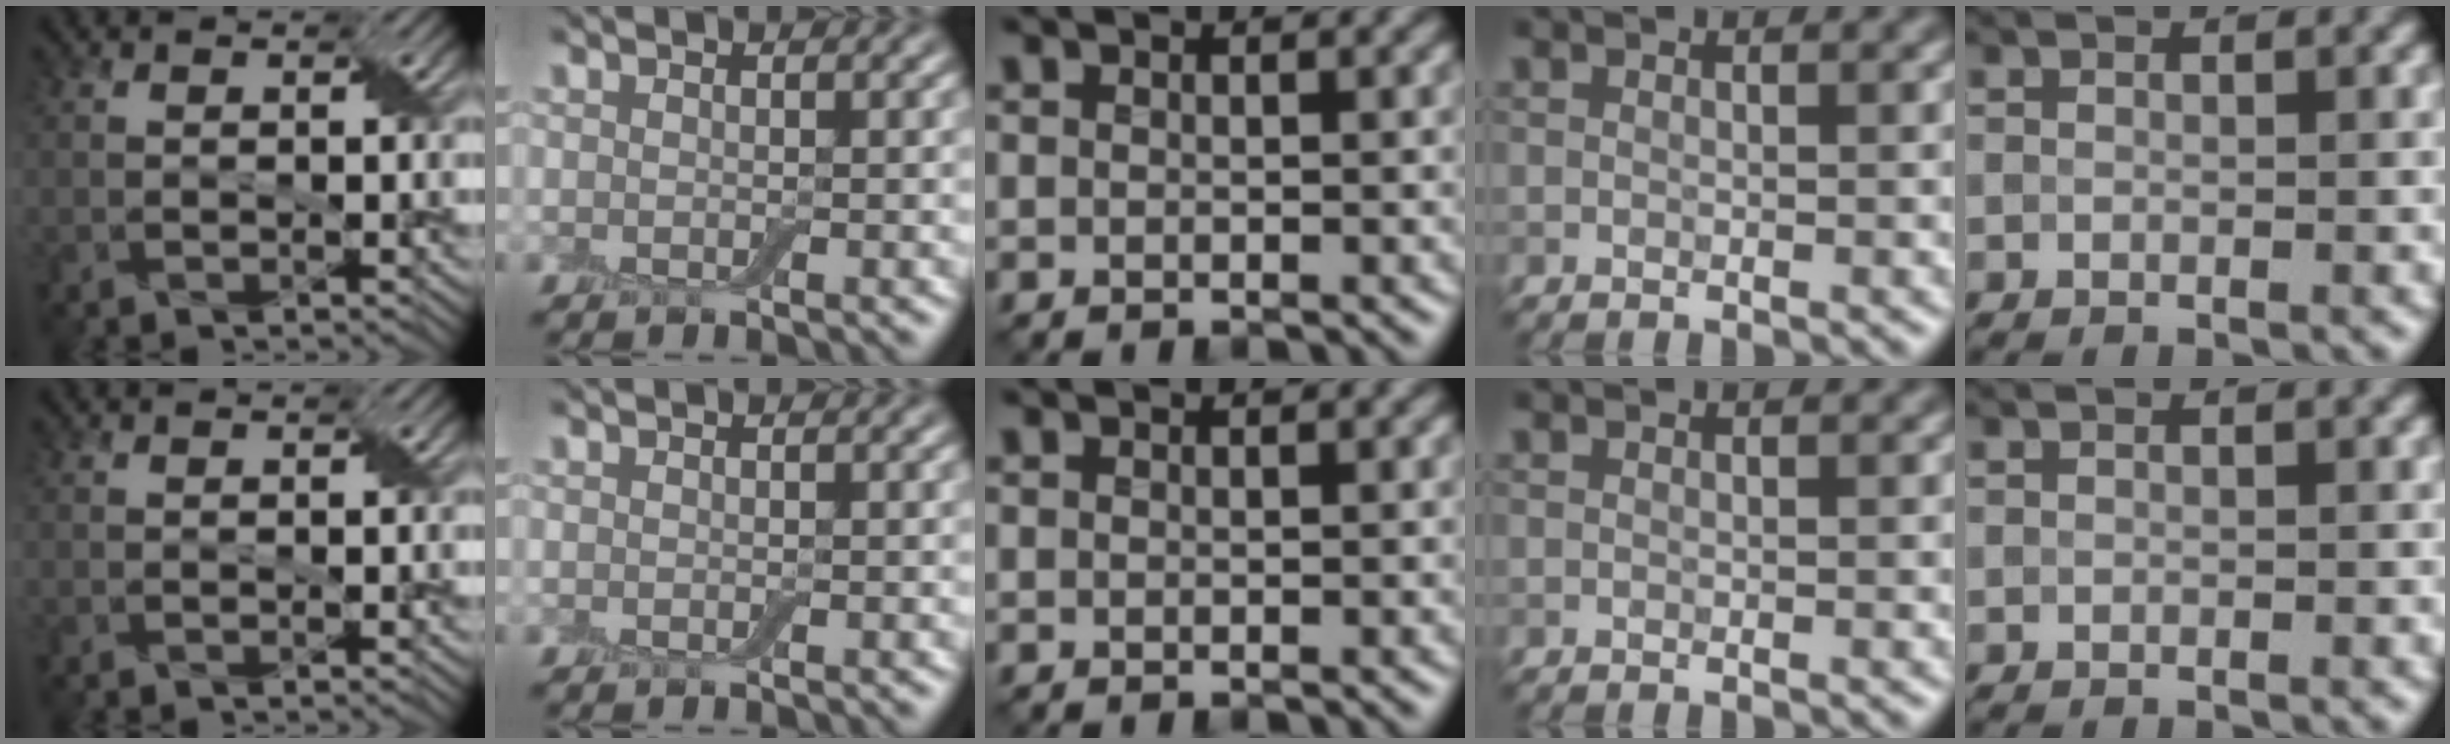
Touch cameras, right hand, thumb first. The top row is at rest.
{}